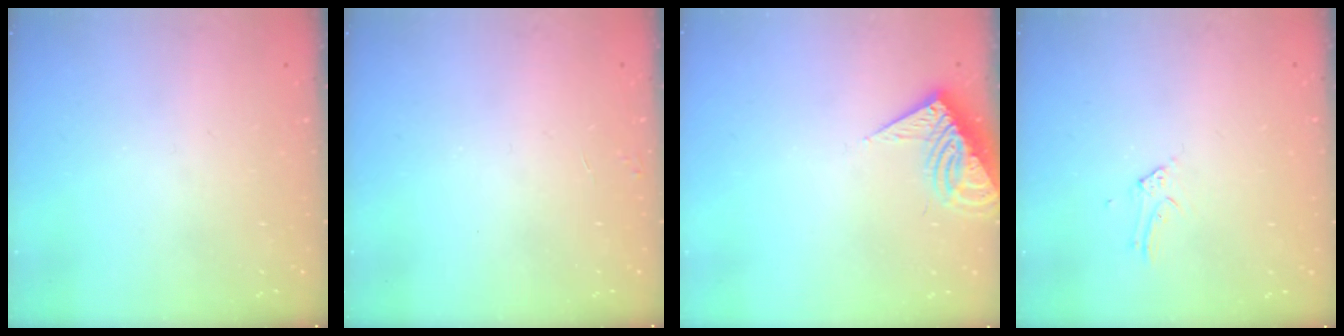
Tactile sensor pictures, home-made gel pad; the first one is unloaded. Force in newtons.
{"total": 2.9, "press": 2.9, "slide": 0.4}
{"total": 8.0, "press": 7.9, "slide": 0.8}
{"total": 3.0, "press": 3.0, "slide": 0.3}